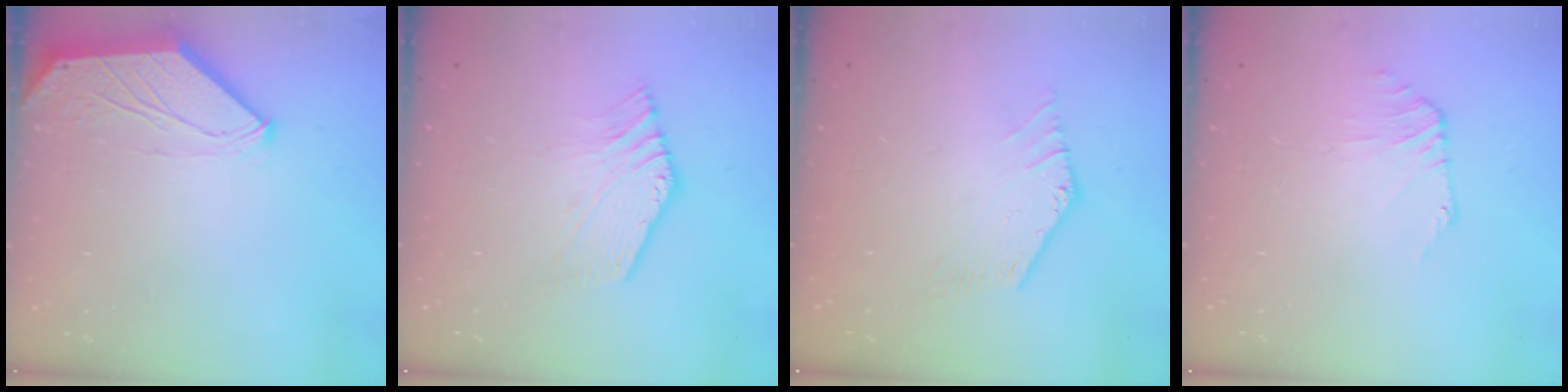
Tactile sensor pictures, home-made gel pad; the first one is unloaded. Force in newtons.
{"total": 4.6, "press": 4.4, "slide": 1.2}
{"total": 0.5, "press": 0.3, "slide": 0.4}
{"total": 0.0}